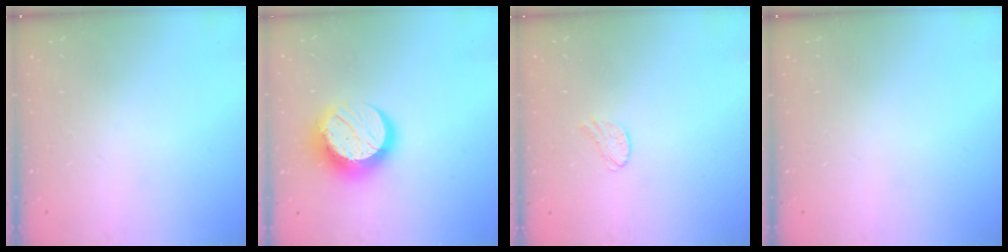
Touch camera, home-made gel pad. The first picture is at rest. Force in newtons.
{"total": 13.6, "press": 13.5, "slide": 0.5}
{"total": 6.1, "press": 6.1, "slide": 0.6}
{"total": 0.0}